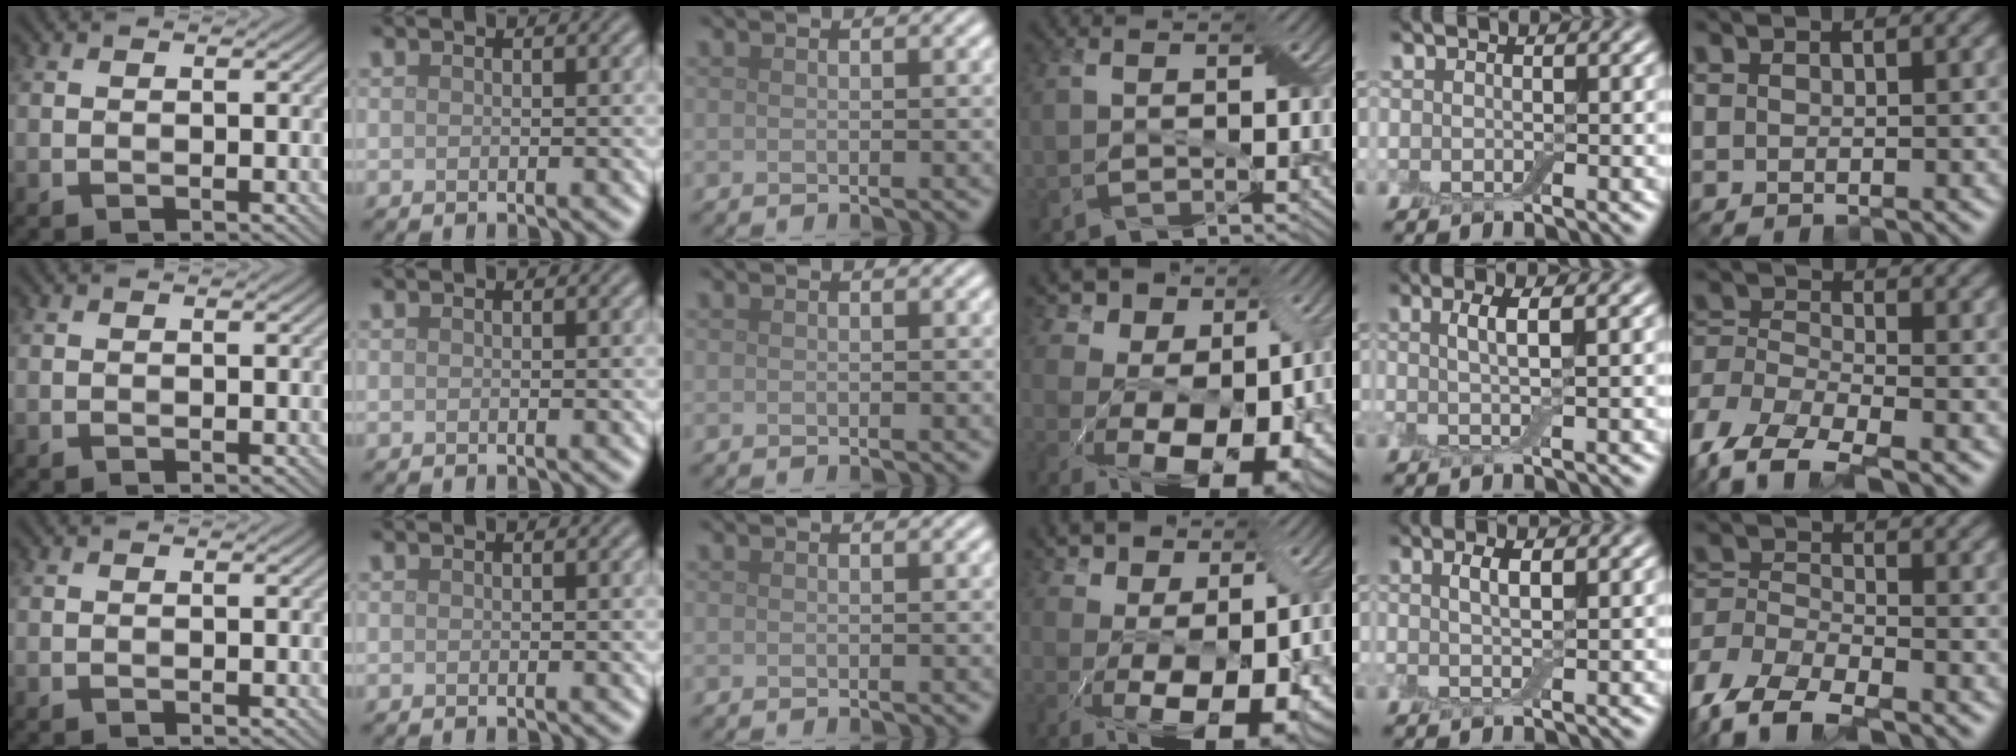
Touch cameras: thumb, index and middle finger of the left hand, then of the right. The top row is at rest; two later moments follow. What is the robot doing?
{"motion": "wipe", "object": "dish"}